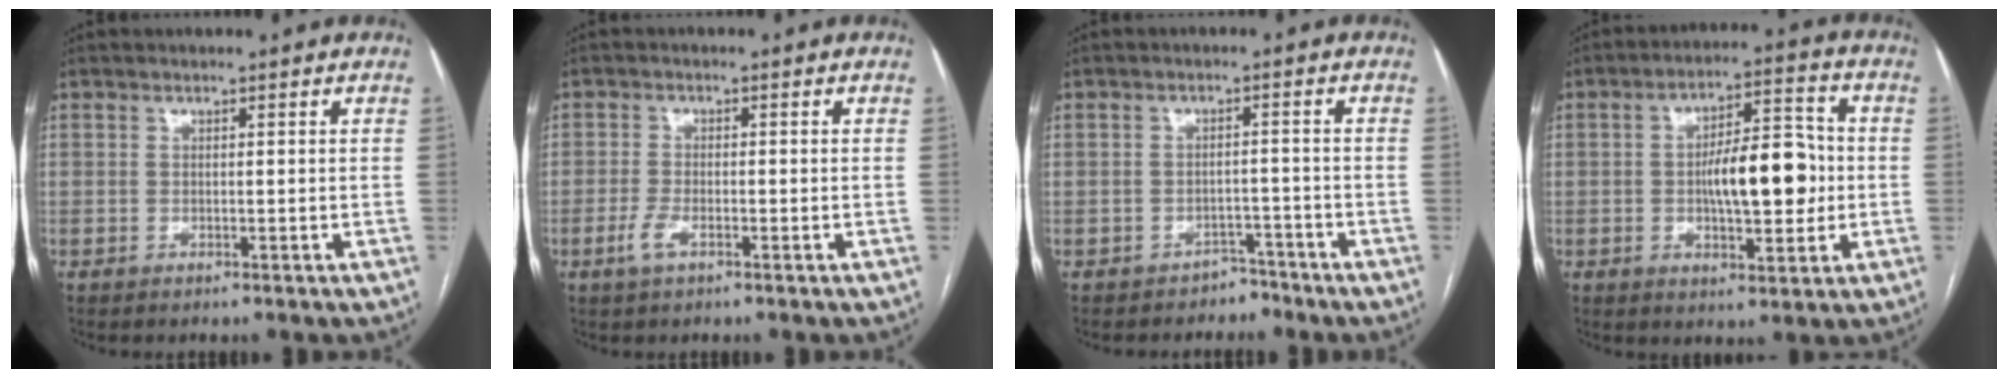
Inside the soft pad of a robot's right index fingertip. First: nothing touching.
{"total": 2.7, "force": [-1.3, 0.9, 2.2], "torque": [-0.053, -0.002, -0.027]}
{"total": 2.8, "force": [-2.3, 1.5, -0.5], "torque": [0.008, 0.009, -0.033]}
{"total": 11.3, "force": [-0.6, 3.9, 10.5], "torque": [-0.170, 0.018, -0.006]}